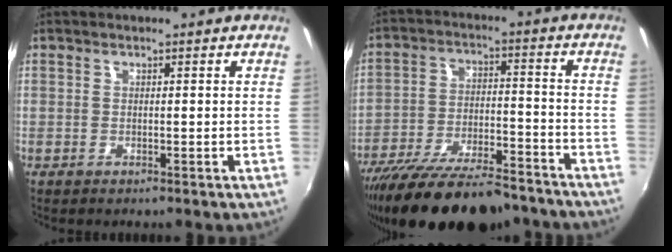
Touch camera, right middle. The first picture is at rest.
{"total": 22.4, "force": [-18.5, 6.2, 11.0], "torque": [-0.202, -0.038, -0.277]}